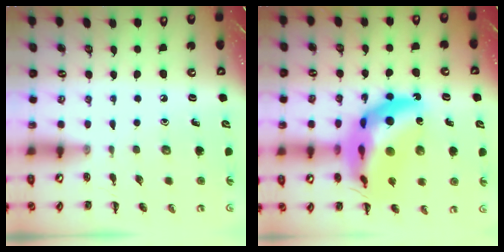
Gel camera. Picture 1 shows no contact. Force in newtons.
{"total": 22.4, "press": 21.7, "slide": 5.5}